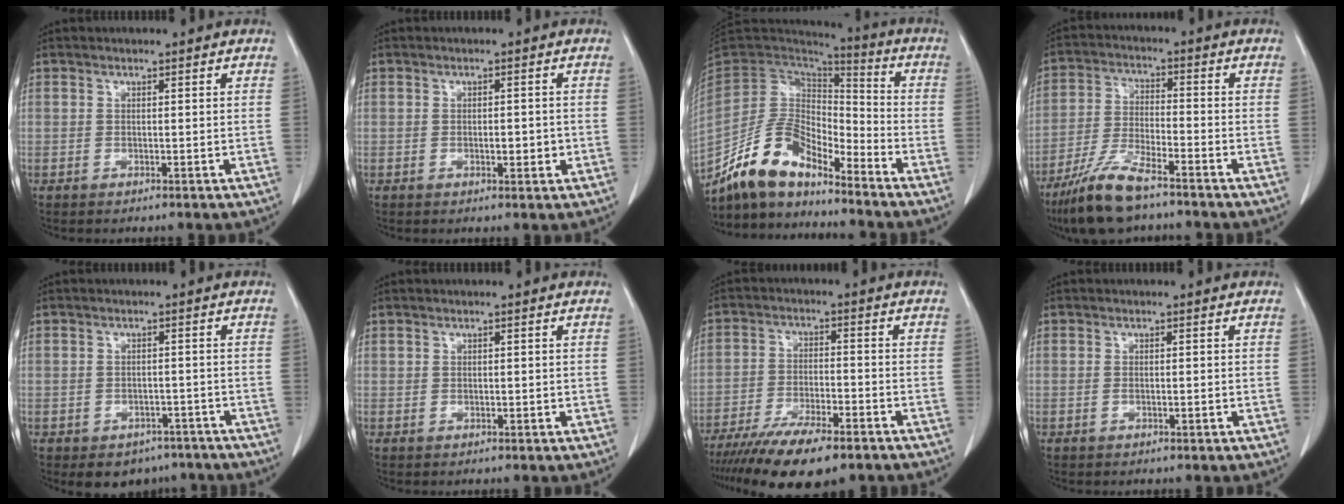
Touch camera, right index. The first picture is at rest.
{"total": 2.0, "force": [-0.4, 0.8, 1.8], "torque": [-0.030, 0.000, -0.002]}
{"total": 12.7, "force": [-10.8, 4.2, 5.1], "torque": [-0.098, 0.029, -0.205]}
{"total": 10.5, "force": [-7.8, 1.8, 6.7], "torque": [-0.140, -0.027, -0.149]}
{"total": 6.0, "force": [-4.4, 3.9, 1.1], "torque": [0.003, 0.014, -0.054]}
{"total": 0.0}
{"total": 13.2, "force": [-10.1, 2.9, 8.1], "torque": [-0.139, -0.026, -0.165]}
{"total": 0.8, "force": [-0.3, 0.2, 0.7], "torque": [-0.012, 0.001, -0.002]}